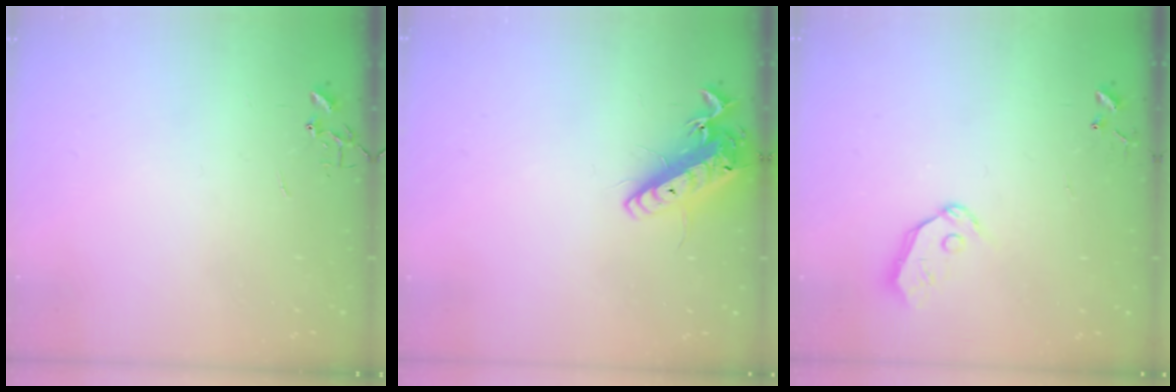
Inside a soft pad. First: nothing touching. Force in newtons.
{"total": 14.0, "press": 13.8, "slide": 2.7}
{"total": 6.8, "press": 6.8, "slide": 0.7}